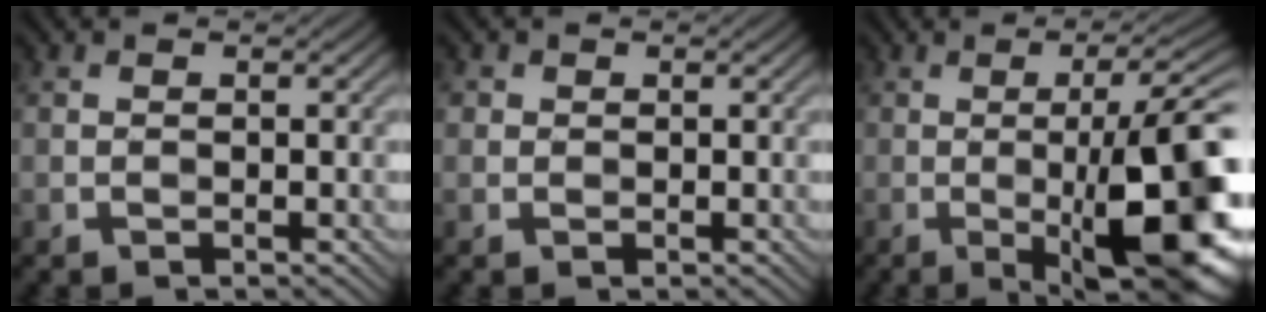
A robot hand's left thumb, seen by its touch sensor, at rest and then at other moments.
{"total": 0.9, "force": [0.3, 0.9, 0.2], "torque": [-0.003, -0.001, 0.004]}
{"total": 15.4, "force": [-2.3, 3.7, 14.8], "torque": [-0.175, 0.008, -0.033]}